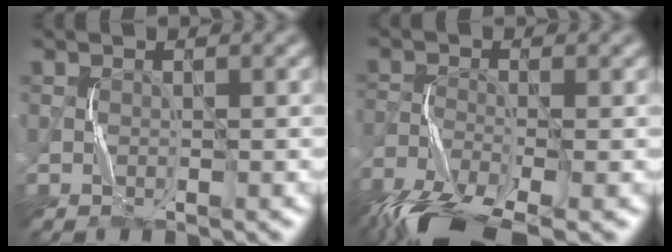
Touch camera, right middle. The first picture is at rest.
{"total": 8.5, "force": [-6.8, 2.1, 4.7], "torque": [-0.100, -0.027, -0.136]}